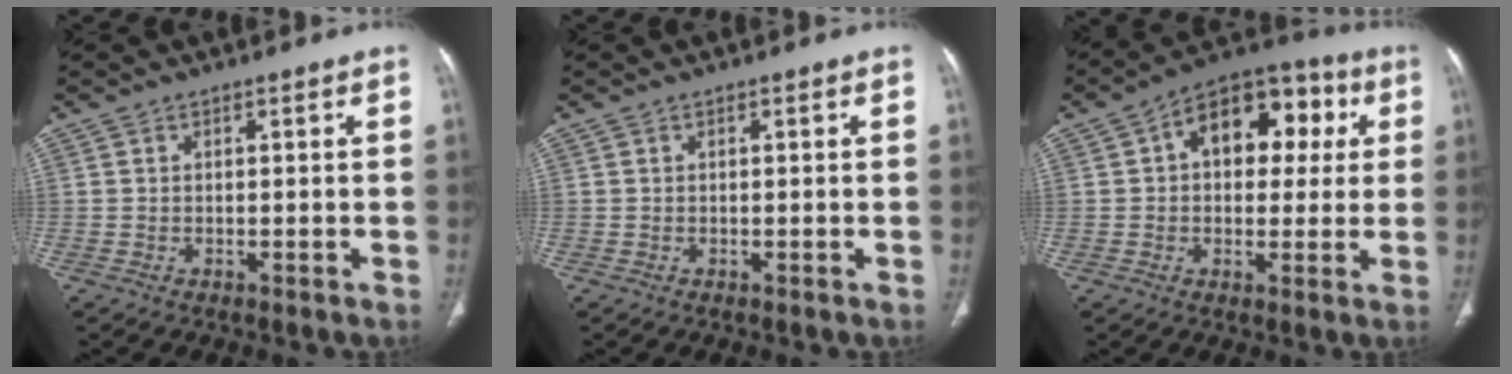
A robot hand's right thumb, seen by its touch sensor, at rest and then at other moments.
{"total": 0.0}
{"total": 15.6, "force": [3.8, 10.0, 11.3], "torque": [-0.111, 0.029, 0.047]}